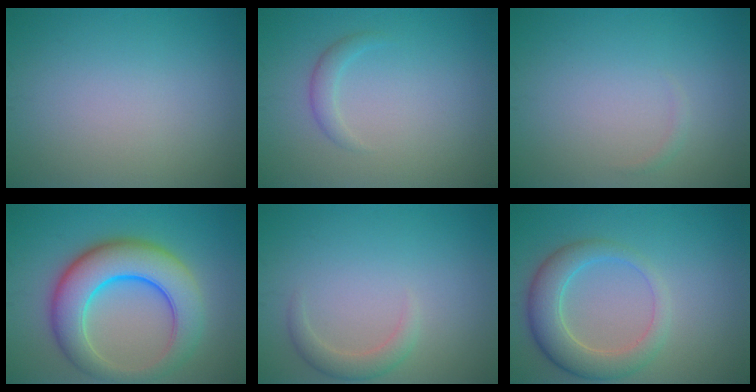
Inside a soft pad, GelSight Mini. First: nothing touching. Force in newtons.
{"total": 1.4, "press": 1.4, "slide": 0.1}
{"total": 0.5, "press": 0.5, "slide": 0.0}
{"total": 9.0, "press": 9.0, "slide": 0.3}
{"total": 2.0, "press": 2.0, "slide": 0.2}
{"total": 4.9, "press": 4.9, "slide": 0.3}